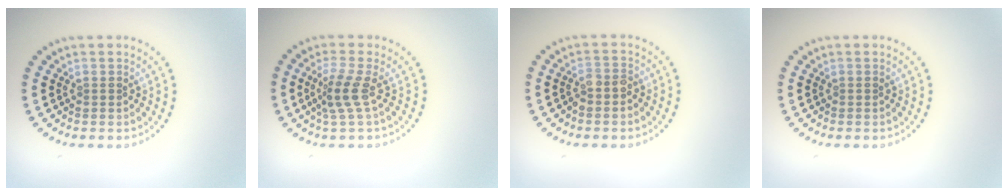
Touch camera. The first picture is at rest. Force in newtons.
{"total": 2.4, "press": 1.7, "slide": 1.7}
{"total": 1.7, "press": 1.5, "slide": 0.8}
{"total": 0.0}